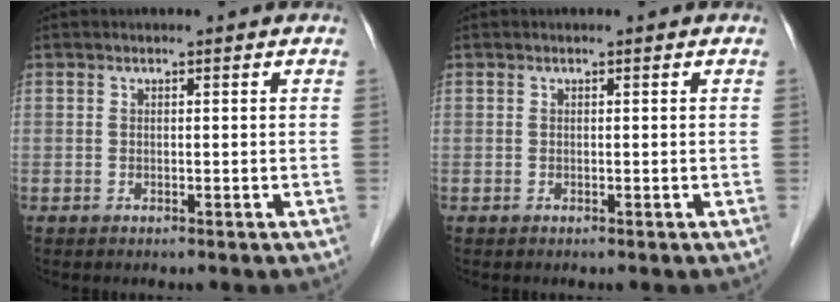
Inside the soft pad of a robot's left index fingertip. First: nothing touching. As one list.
[{"total": 0.0}]